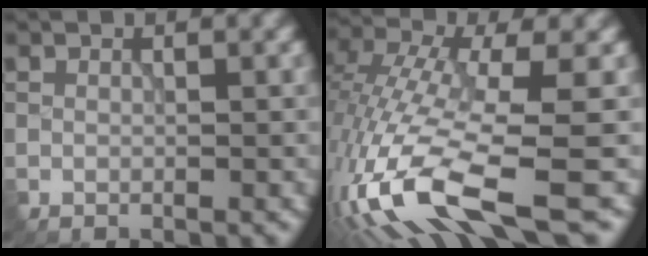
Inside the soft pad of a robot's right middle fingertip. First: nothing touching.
{"total": 14.3, "force": [-5.6, 4.8, 12.3], "torque": [-0.274, -0.026, -0.092]}